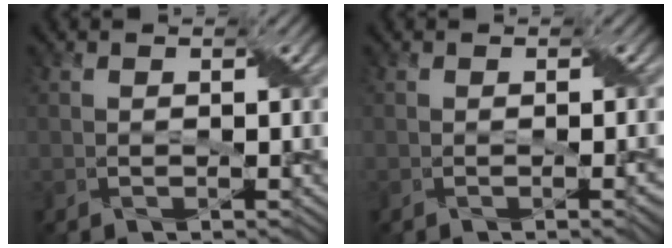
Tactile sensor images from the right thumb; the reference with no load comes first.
{"total": 2.3, "force": [-0.4, 0.7, 2.1], "torque": [-0.021, 0.004, -0.008]}